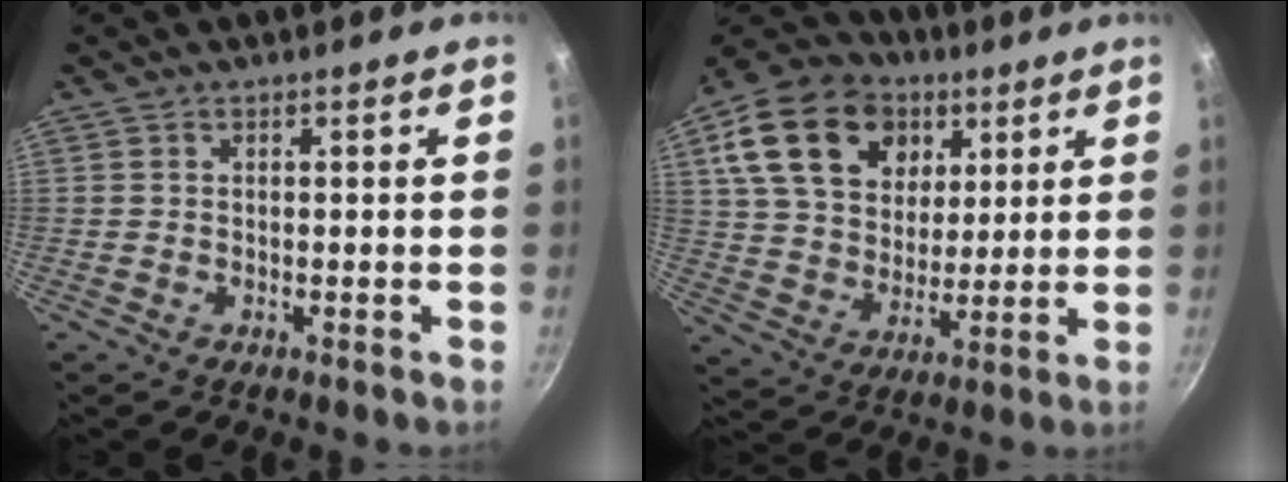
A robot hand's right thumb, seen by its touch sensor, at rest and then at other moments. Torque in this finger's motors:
{"motor_torque": [0.27, 4.07, 1.86, 0.73, 0.39]}